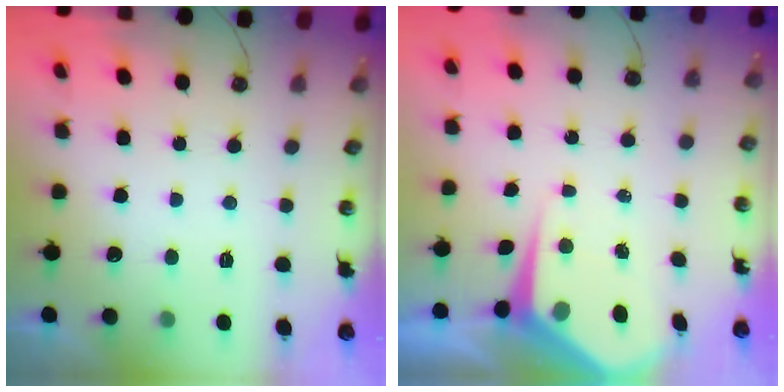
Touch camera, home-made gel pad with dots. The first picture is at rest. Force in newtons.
{"total": 7.4, "press": 7.4, "slide": 0.6}